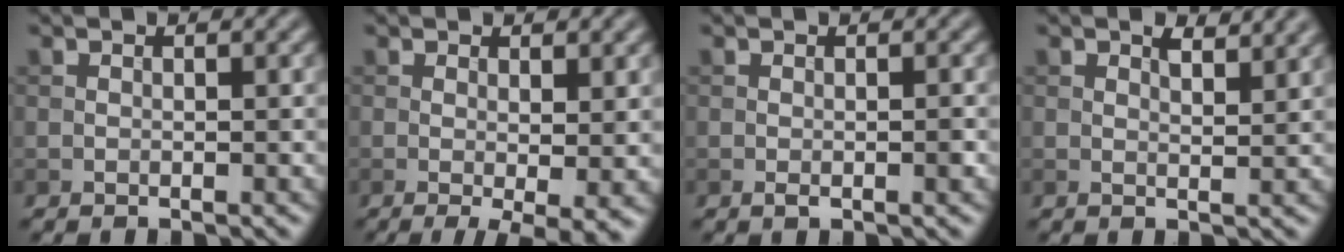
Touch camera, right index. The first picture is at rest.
{"total": 3.7, "force": [-0.4, 0.6, 3.6], "torque": [-0.052, -0.012, -0.003]}
{"total": 1.1, "force": [-0.4, 0.3, 1.0], "torque": [-0.017, -0.002, -0.006]}
{"total": 2.3, "force": [1.7, 0.6, 1.4], "torque": [-0.023, -0.004, 0.030]}